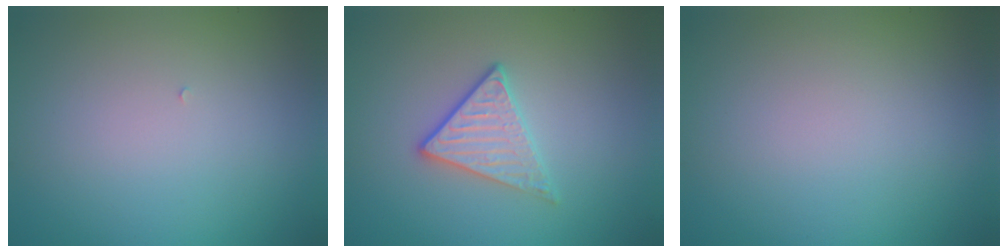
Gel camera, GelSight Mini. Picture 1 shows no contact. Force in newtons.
{"total": 2.8, "press": 2.5, "slide": 1.2}
{"total": 0.0}